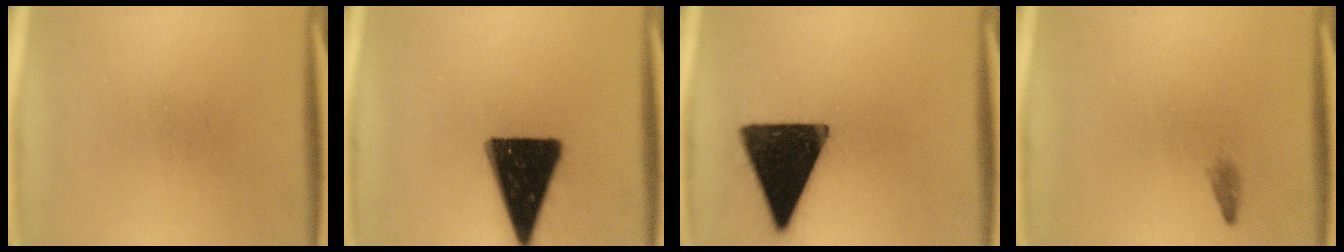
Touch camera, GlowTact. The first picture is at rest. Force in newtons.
{"total": 17.6}
{"total": 17.2}
{"total": 0.8}